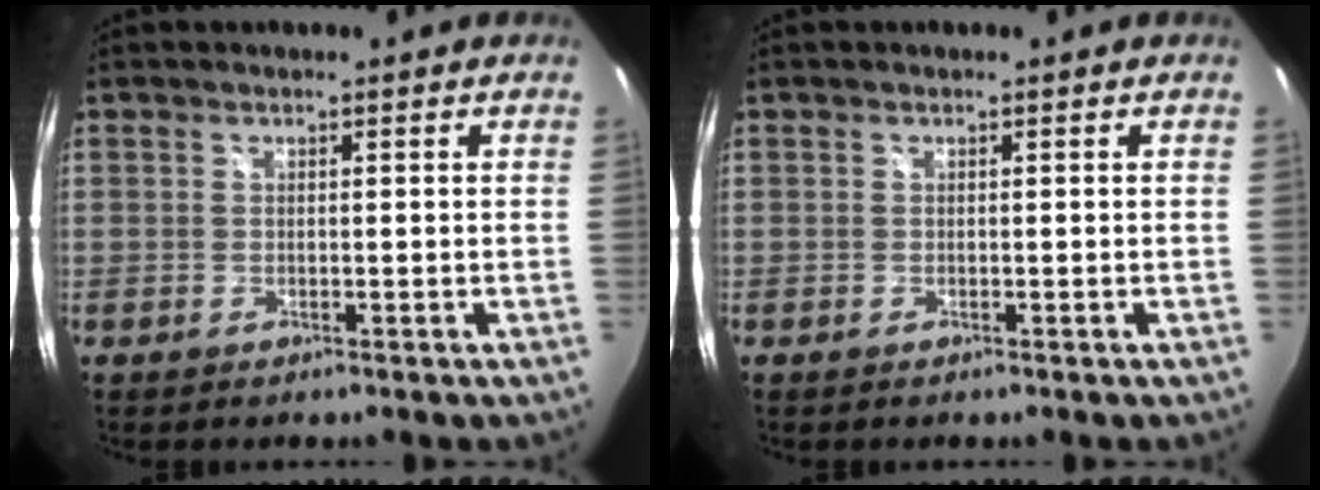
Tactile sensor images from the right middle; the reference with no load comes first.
{"total": 0.0}